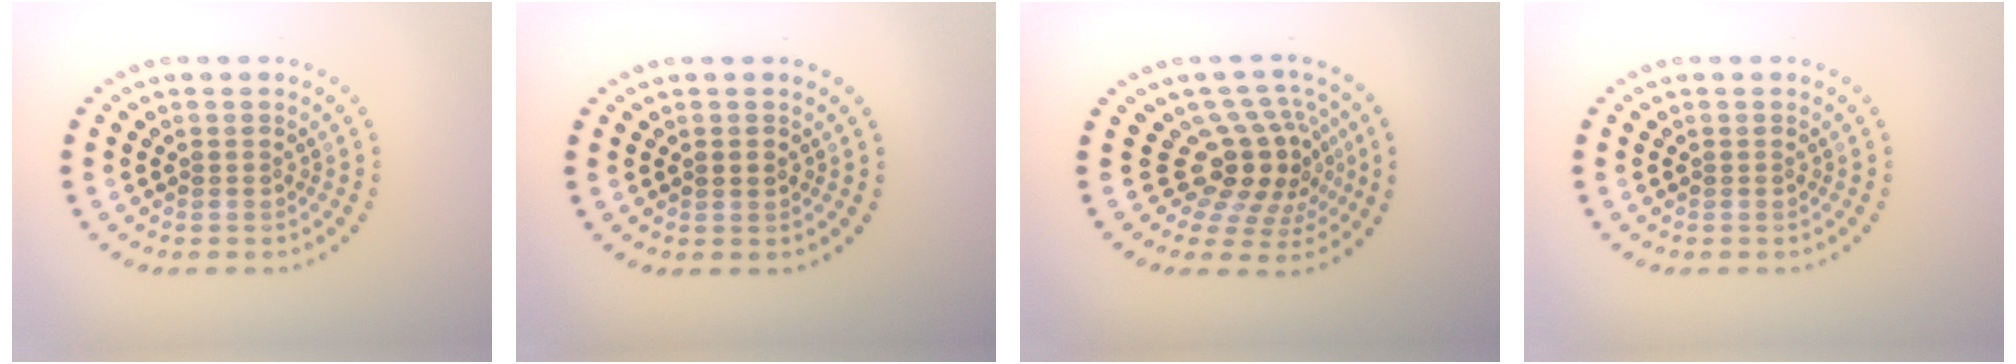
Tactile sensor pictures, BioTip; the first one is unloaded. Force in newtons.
{"total": 1.1, "press": 1.1, "slide": 0.1}
{"total": 5.0, "press": 3.5, "slide": 3.6}
{"total": 0.0}